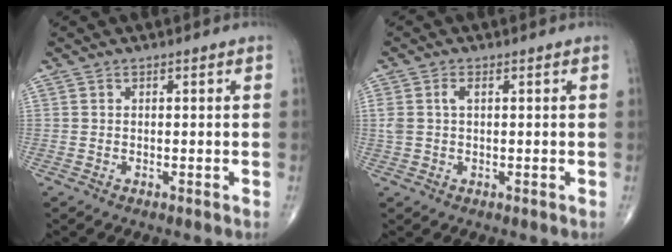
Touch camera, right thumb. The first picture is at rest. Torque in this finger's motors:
{"motor_torque": [0.57, 0.74, 0.52, 0.29, 0.08]}